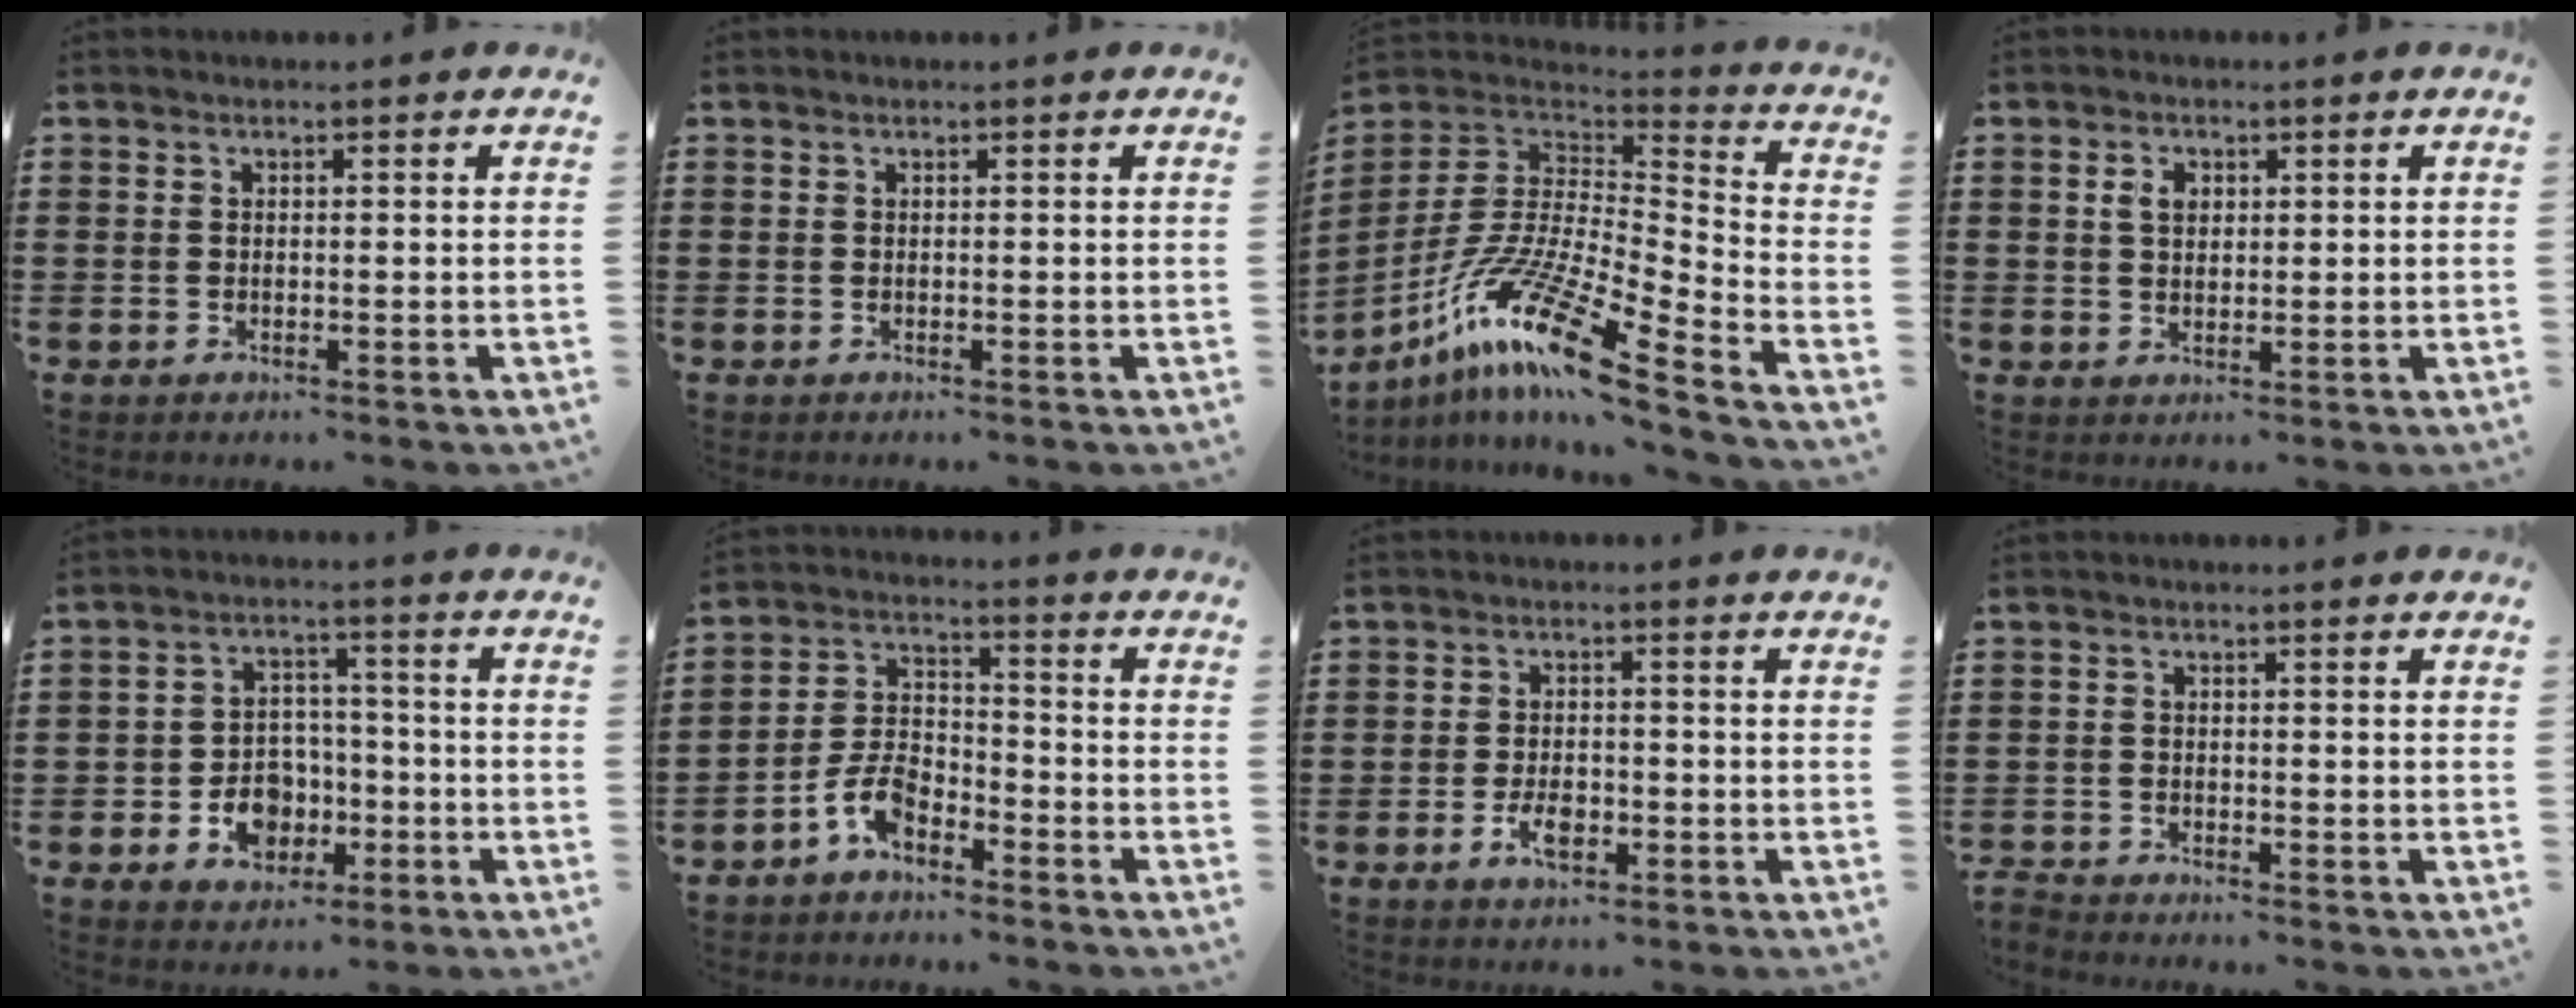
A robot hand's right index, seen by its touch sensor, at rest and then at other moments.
{"total": 0.0}
{"total": 15.7, "force": [-10.2, 1.6, 11.8], "torque": [-0.236, 0.006, -0.196]}
{"total": 2.6, "force": [0.7, 1.8, 1.7], "torque": [-0.040, 0.010, 0.013]}
{"total": 6.6, "force": [-2.4, 5.5, 2.8], "torque": [-0.048, 0.018, -0.039]}
{"total": 6.2, "force": [-3.9, 3.3, 3.5], "torque": [-0.088, 0.012, -0.080]}
{"total": 4.0, "force": [-1.5, 1.9, 3.2], "torque": [-0.069, -0.001, -0.029]}
{"total": 1.8, "force": [-1.8, 0.1, -0.1], "torque": [-0.004, 0.001, -0.039]}